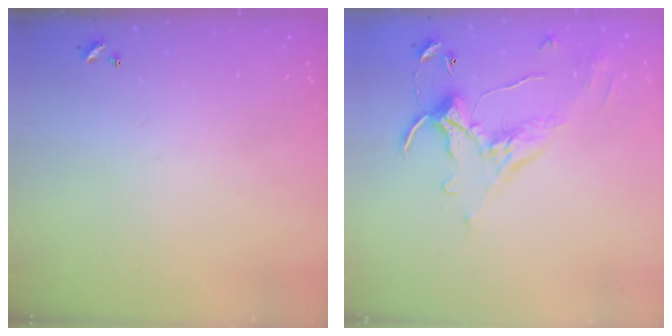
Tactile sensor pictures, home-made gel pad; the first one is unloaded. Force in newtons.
{"total": 1.1, "press": 0.5, "slide": 1.0}